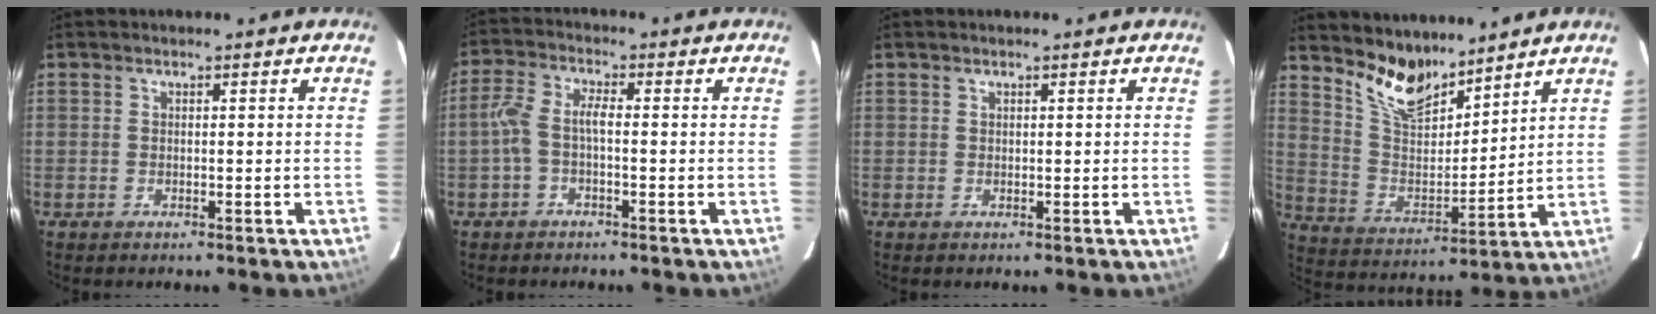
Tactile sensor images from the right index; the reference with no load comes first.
{"total": 4.2, "force": [-1.2, 1.4, 3.8], "torque": [-0.089, 0.013, -0.026]}
{"total": 0.5, "force": [0.3, 0.5, 0.0], "torque": [0.002, 0.003, 0.005]}
{"total": 11.4, "force": [9.6, 4.1, 4.7], "torque": [-0.100, -0.001, 0.187]}